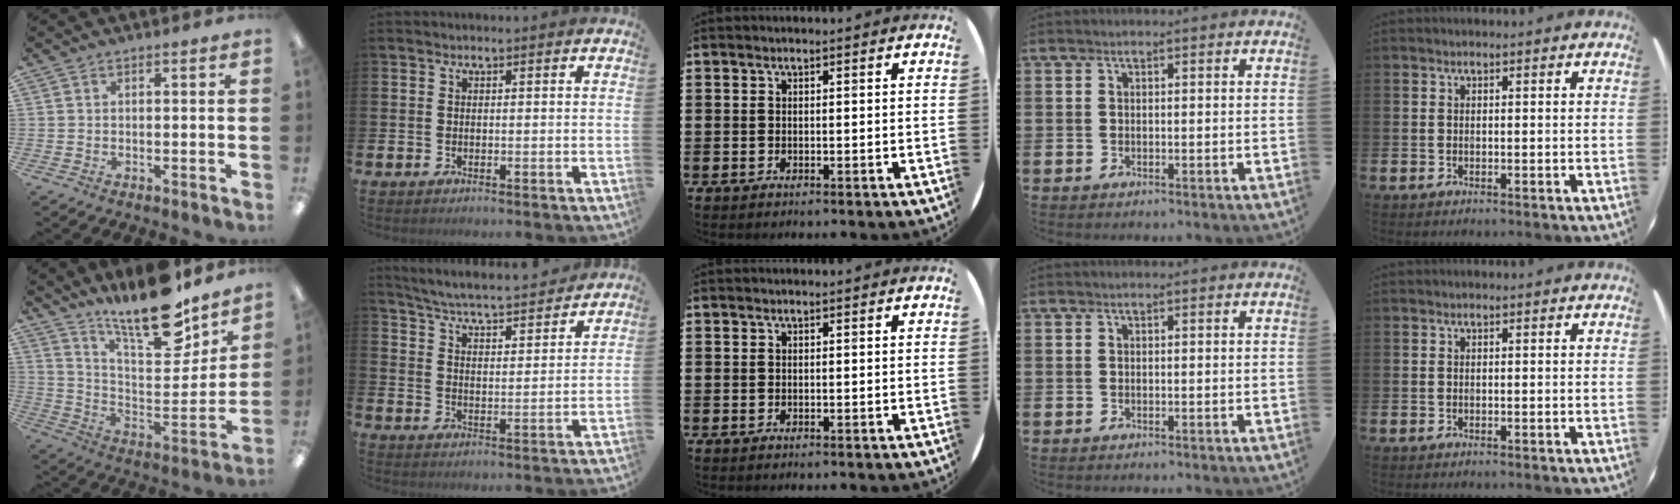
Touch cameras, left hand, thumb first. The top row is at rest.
{"thumb": {"total": 20.0, "force": [16.4, 5.2, 10.2], "torque": [-0.164, -0.126, 0.278]}, "index": {"total": 5.6, "force": [5.5, 0.1, 1.1], "torque": [-0.045, -0.043, 0.094]}}